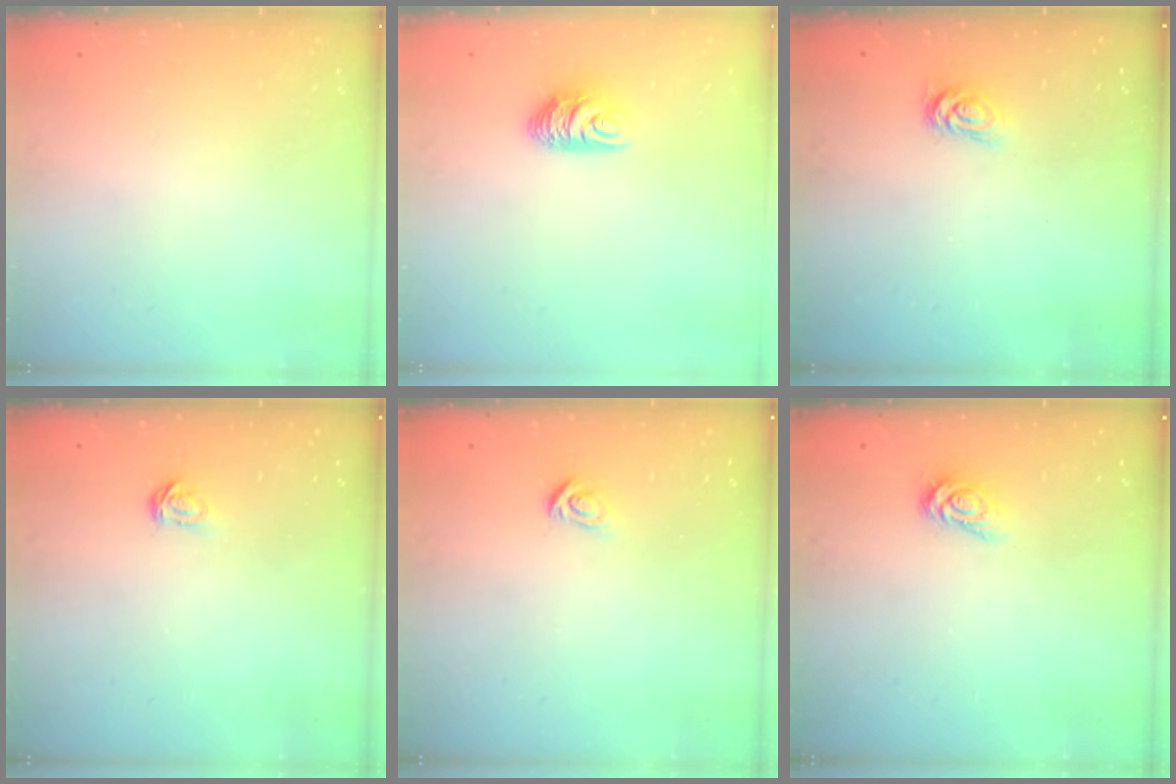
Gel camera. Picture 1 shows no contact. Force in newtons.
{"total": 7.3, "press": 7.3, "slide": 0.8}
{"total": 2.6, "press": 2.6, "slide": 0.4}
{"total": 1.6, "press": 1.6, "slide": 0.2}
{"total": 3.0, "press": 3.0, "slide": 0.3}
{"total": 3.4, "press": 3.4, "slide": 0.4}